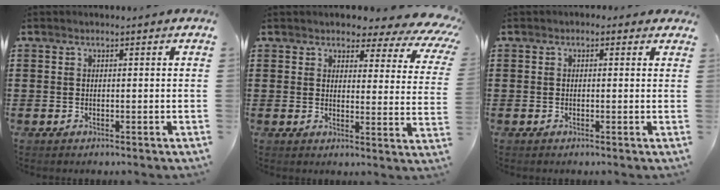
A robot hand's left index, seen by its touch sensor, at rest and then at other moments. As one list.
[{"total": 3.7, "force": [3.3, 1.1, 1.4], "torque": [-0.041, -0.022, 0.050]}, {"total": 1.9, "force": [1.5, 1.1, 0.2], "torque": [-0.001, 0.003, 0.027]}]